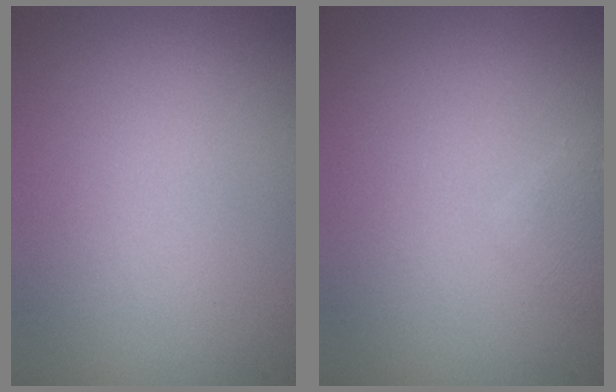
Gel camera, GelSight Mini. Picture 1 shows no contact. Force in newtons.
{"total": 1.0, "press": 1.0, "slide": 0.1}